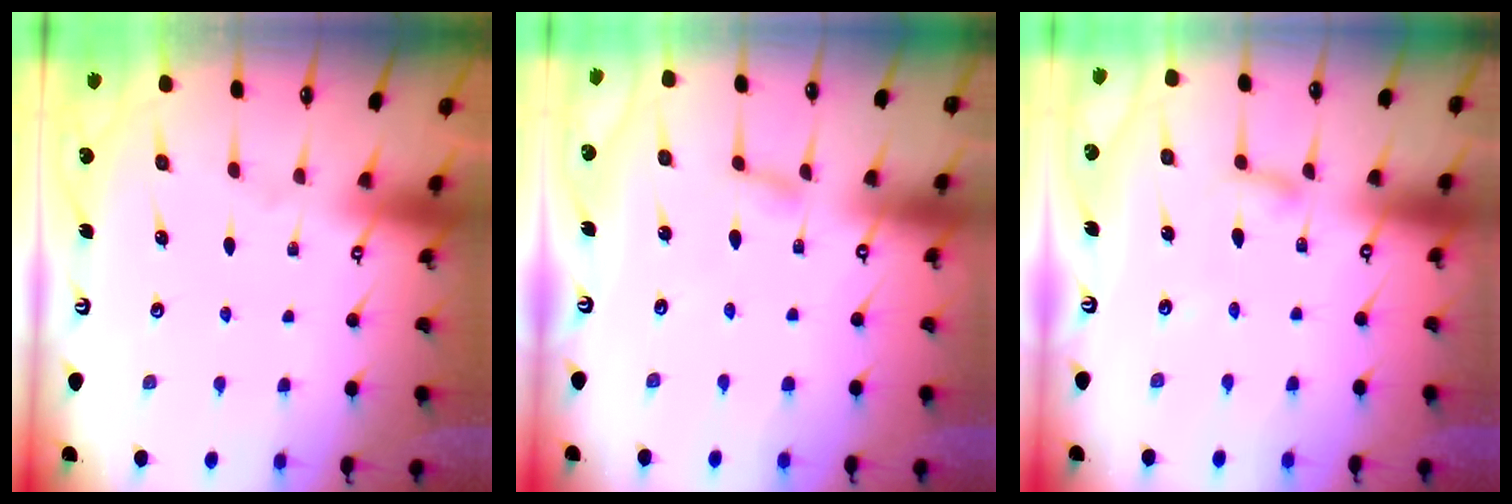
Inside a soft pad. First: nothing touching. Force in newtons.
{"total": 2.3, "press": 2.3, "slide": 0.3}
{"total": 2.6, "press": 2.6, "slide": 0.2}